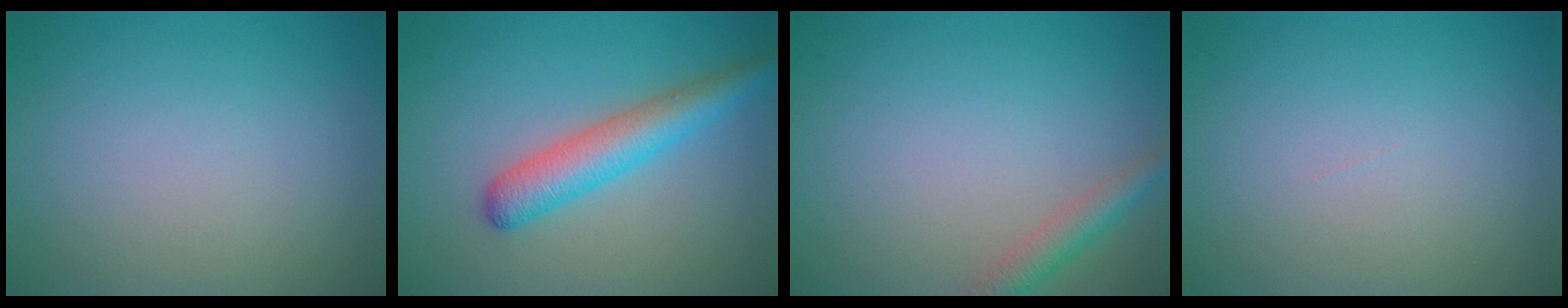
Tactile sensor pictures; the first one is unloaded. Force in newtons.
{"total": 4.4, "press": 4.4, "slide": 0.1}
{"total": 2.4, "press": 2.4, "slide": 0.1}
{"total": 0.0}